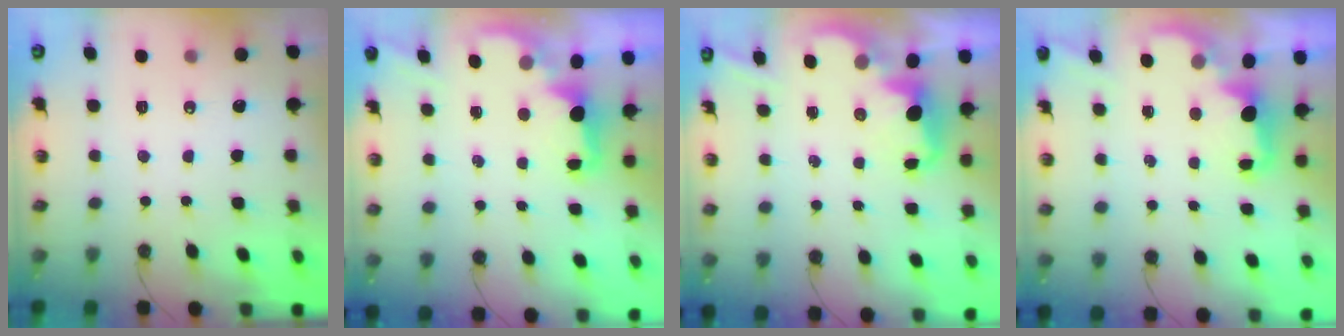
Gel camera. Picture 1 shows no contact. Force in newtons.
{"total": 1.9, "press": 1.7, "slide": 0.7}
{"total": 2.6, "press": 2.6, "slide": 0.5}
{"total": 2.2, "press": 2.1, "slide": 0.8}